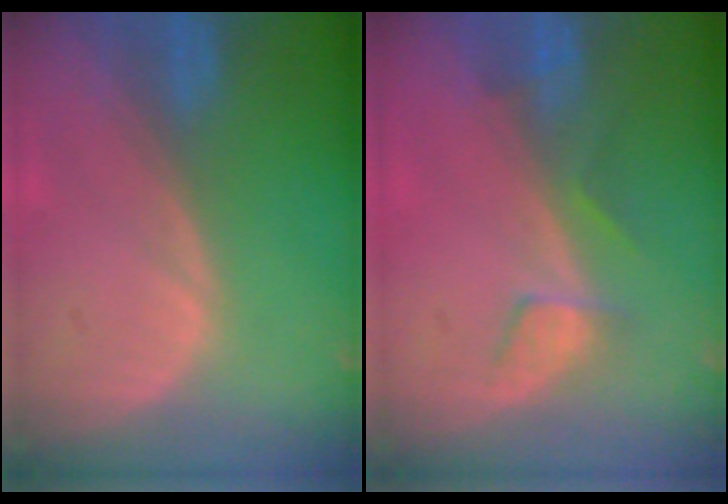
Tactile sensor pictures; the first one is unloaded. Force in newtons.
{"total": 3.6, "press": 3.3, "slide": 1.4}